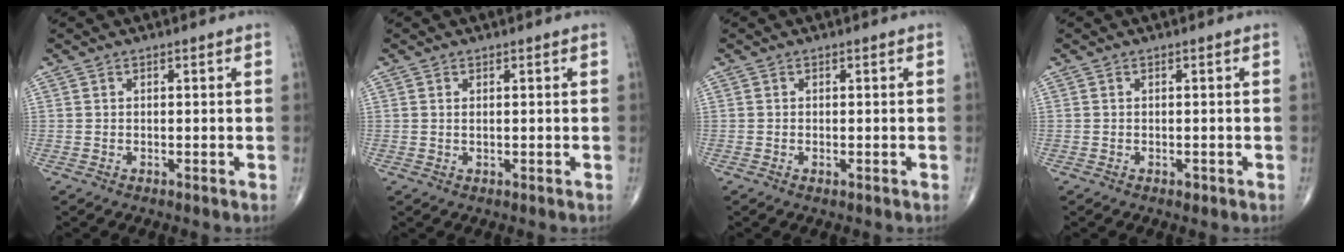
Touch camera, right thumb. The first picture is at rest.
{"total": 0.6, "force": [0.2, 0.2, 0.5], "torque": [-0.011, 0.000, 0.006]}
{"total": 0.5, "force": [-0.2, 0.2, 0.4], "torque": [-0.006, -0.001, -0.004]}
{"total": 0.6, "force": [-0.4, 0.4, 0.4], "torque": [-0.002, 0.001, -0.005]}